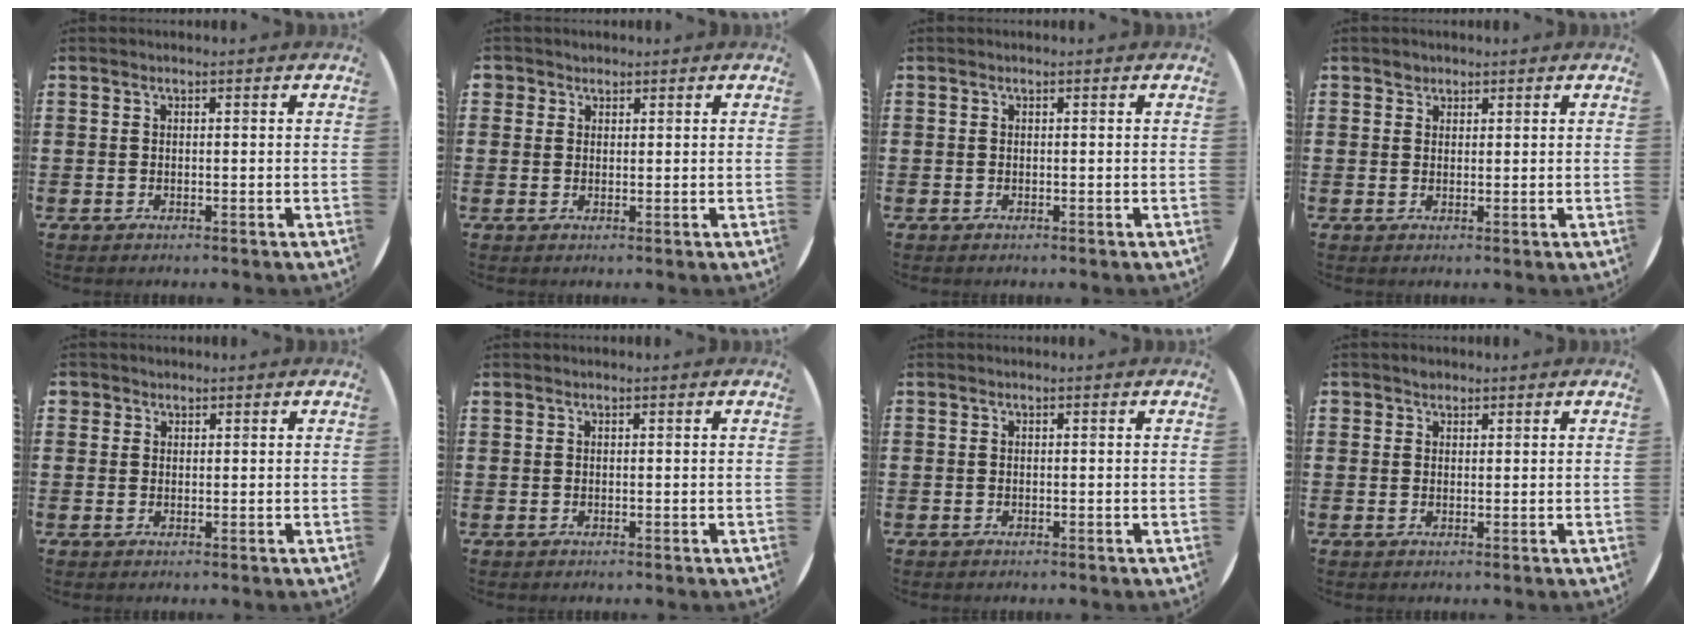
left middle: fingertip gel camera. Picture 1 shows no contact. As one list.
[{"total": 1.3, "force": [1.0, 0.8, -0.1], "torque": [0.009, 0.000, 0.019]}, {"total": 0.0}, {"total": 1.3, "force": [1.1, 0.7, 0.0], "torque": [0.007, -0.001, 0.019]}, {"total": 1.1, "force": [0.9, 0.6, -0.1], "torque": [0.000, 0.003, 0.018]}, {"total": 0.0}, {"total": 0.0}, {"total": 1.3, "force": [1.1, 0.7, -0.1], "torque": [0.009, -0.001, 0.020]}]